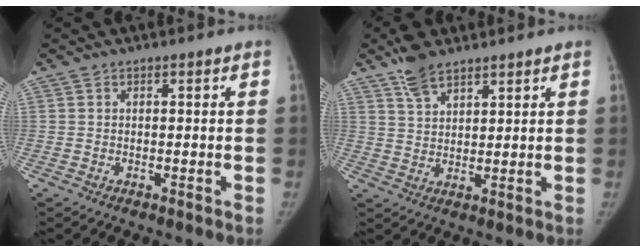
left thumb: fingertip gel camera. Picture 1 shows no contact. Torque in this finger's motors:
{"motor_torque": [0.49, -0.34, 0.66, -0.56, 0.24]}